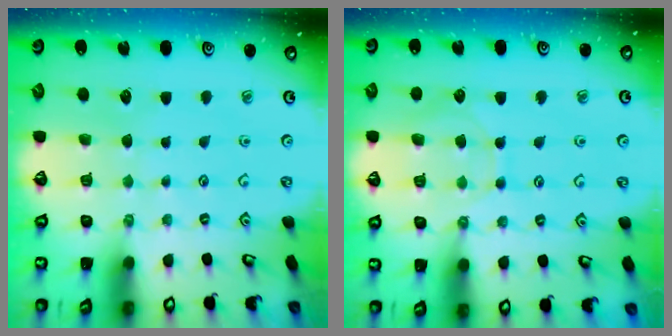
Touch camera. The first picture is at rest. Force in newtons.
{"total": 8.7, "press": 8.6, "slide": 0.9}